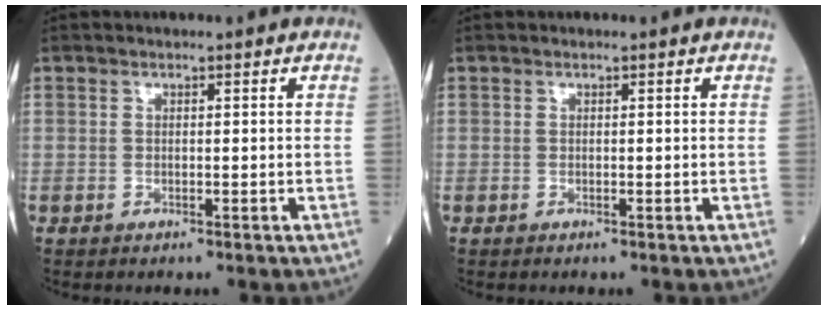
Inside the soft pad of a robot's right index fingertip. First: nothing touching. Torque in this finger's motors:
{"motor_torque": [0.00, 0.00, 0.00, -0.01]}